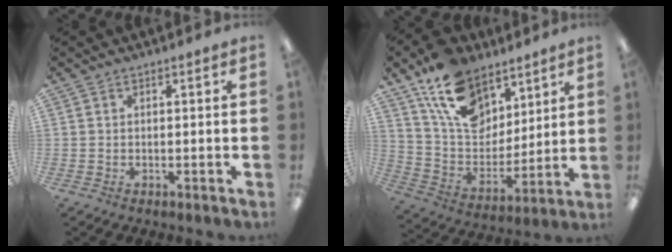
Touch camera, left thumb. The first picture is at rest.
{"total": 18.0, "force": [11.2, 11.1, 8.8], "torque": [-0.161, -0.048, 0.211]}